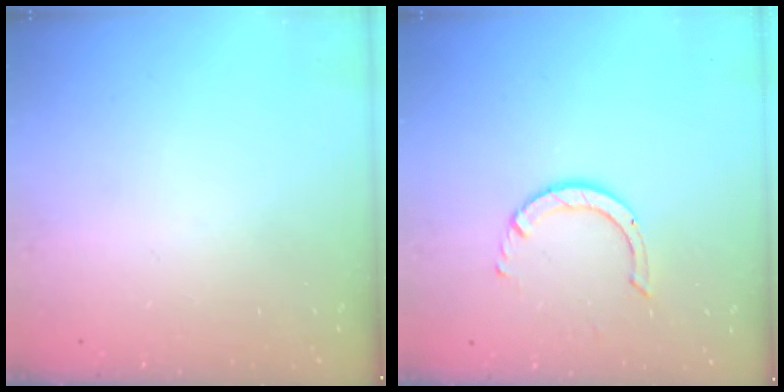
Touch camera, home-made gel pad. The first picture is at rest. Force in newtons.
{"total": 3.3, "press": 3.2, "slide": 0.4}